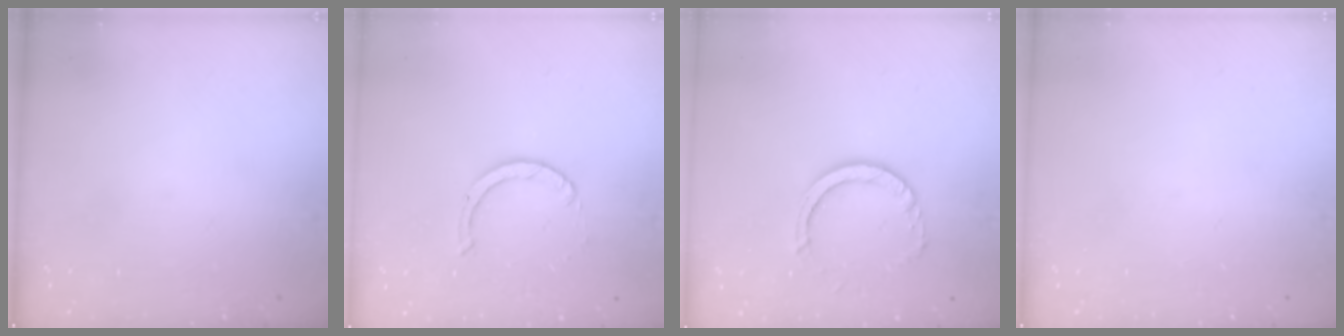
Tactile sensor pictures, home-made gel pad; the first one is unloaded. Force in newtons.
{"total": 2.0, "press": 2.0, "slide": 0.2}
{"total": 8.6, "press": 8.5, "slide": 1.3}
{"total": 0.0}